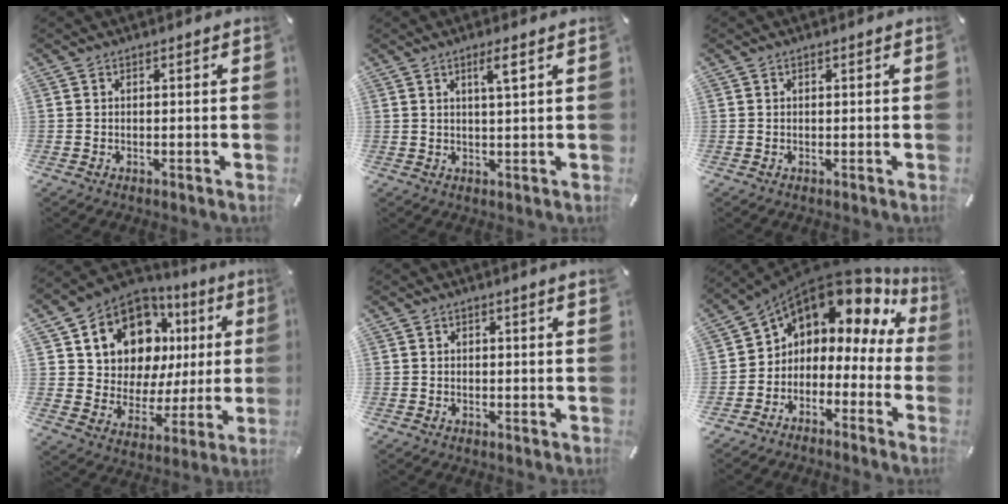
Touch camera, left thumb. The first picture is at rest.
{"total": 4.1, "force": [1.9, 0.0, 3.6], "torque": [-0.074, -0.001, 0.030]}
{"total": 0.0}
{"total": 13.0, "force": [7.2, 9.4, 5.2], "torque": [-0.096, -0.066, 0.132]}
{"total": 1.0, "force": [0.8, 0.0, 0.6], "torque": [-0.010, -0.002, 0.014]}
{"total": 8.7, "force": [6.1, 5.3, 3.3], "torque": [-0.064, -0.074, 0.100]}